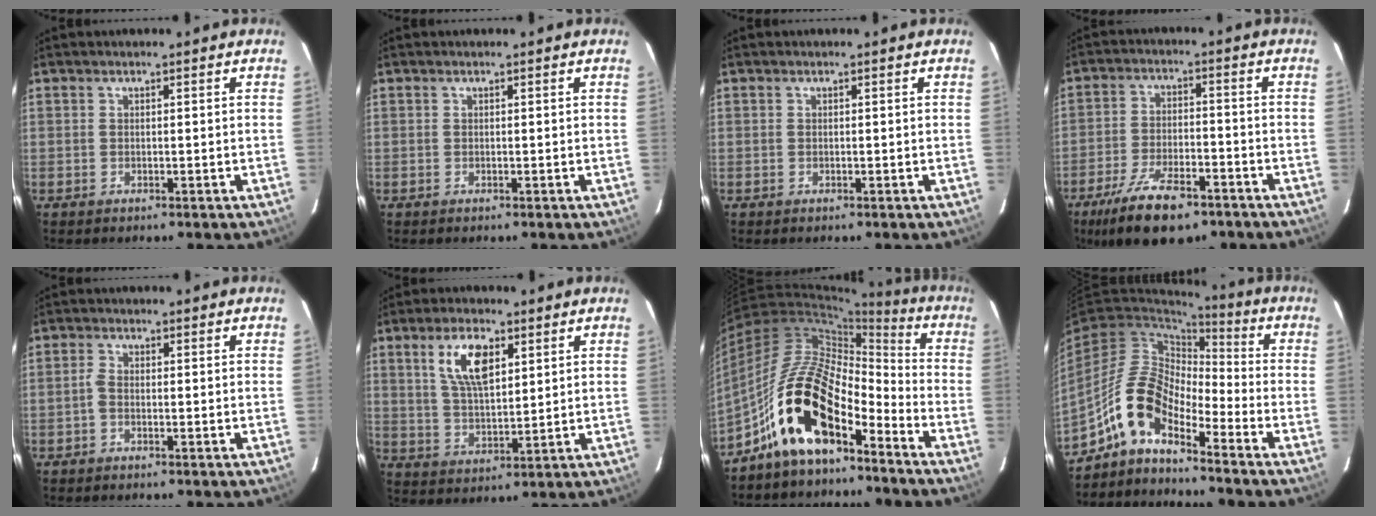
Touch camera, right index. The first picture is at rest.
{"total": 0.0}
{"total": 0.0}
{"total": 13.9, "force": [-9.4, 5.3, 8.8], "torque": [-0.194, -0.024, -0.160]}
{"total": 1.4, "force": [-0.7, 0.7, 1.0], "torque": [-0.027, 0.004, -0.018]}
{"total": 9.1, "force": [4.0, 4.0, 7.2], "torque": [-0.136, 0.009, 0.080]}
{"total": 18.0, "force": [-10.9, 7.4, 12.3], "torque": [-0.234, 0.013, -0.217]}
{"total": 10.5, "force": [-7.1, 3.7, 6.7], "torque": [-0.132, 0.021, -0.151]}